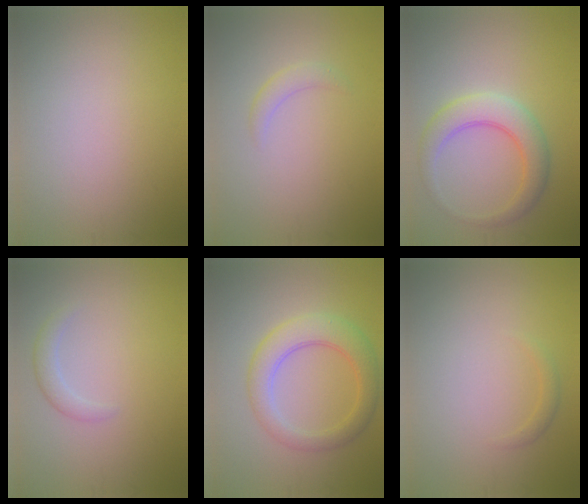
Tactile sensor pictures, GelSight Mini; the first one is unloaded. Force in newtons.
{"total": 1.4, "press": 1.4, "slide": 0.0}
{"total": 4.5, "press": 4.5, "slide": 0.2}
{"total": 1.6, "press": 1.6, "slide": 0.1}
{"total": 4.8, "press": 4.8, "slide": 0.2}
{"total": 0.8, "press": 0.8, "slide": 0.1}